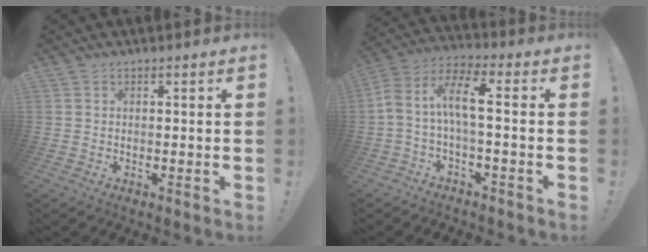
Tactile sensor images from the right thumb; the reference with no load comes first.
{"total": 10.4, "force": [0.4, 3.3, 9.8], "torque": [-0.201, 0.003, 0.001]}